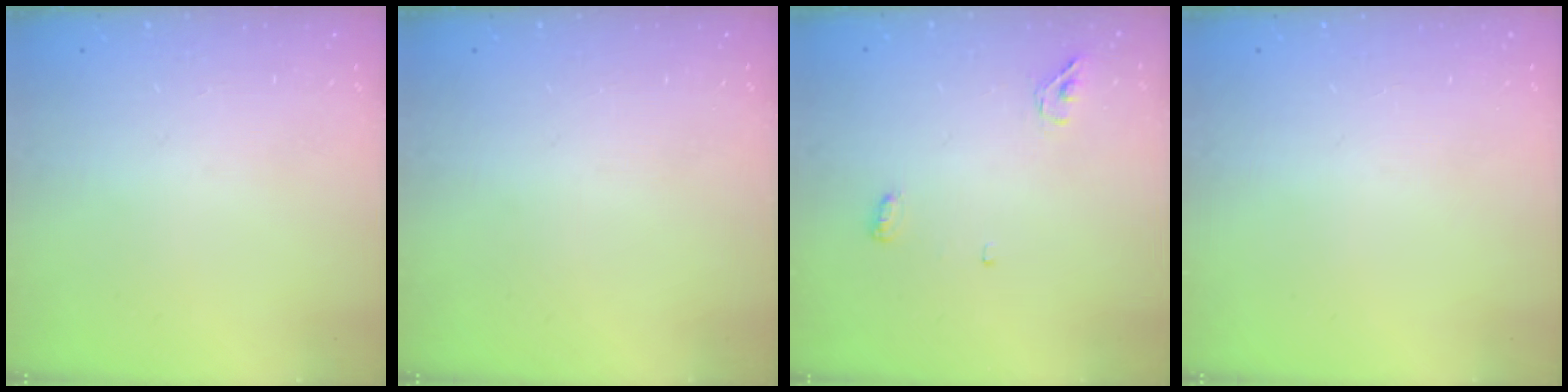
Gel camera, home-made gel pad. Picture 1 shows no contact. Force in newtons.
{"total": 0.0}
{"total": 4.4, "press": 4.3, "slide": 0.9}
{"total": 0.0}